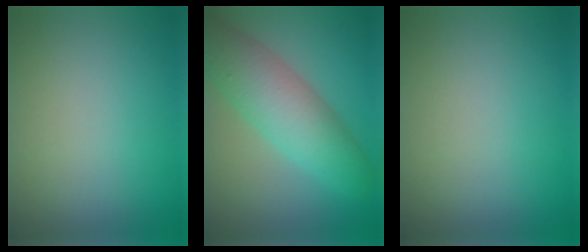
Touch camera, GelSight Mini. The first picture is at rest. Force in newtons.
{"total": 7.0, "press": 7.0, "slide": 0.3}
{"total": 0.0}